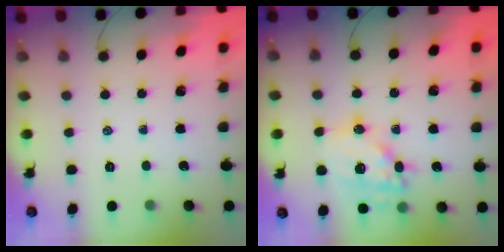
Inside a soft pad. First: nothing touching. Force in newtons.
{"total": 16.1, "press": 15.9, "slide": 3.0}